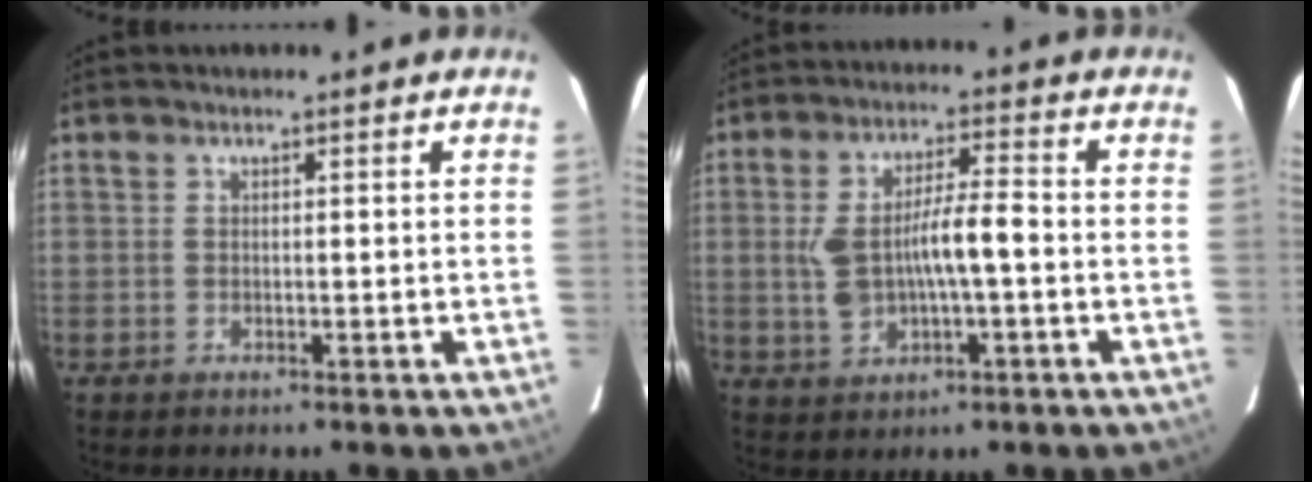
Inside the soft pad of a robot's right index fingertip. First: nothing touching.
{"total": 8.8, "force": [-0.6, 2.5, 8.5], "torque": [-0.170, 0.018, -0.004]}